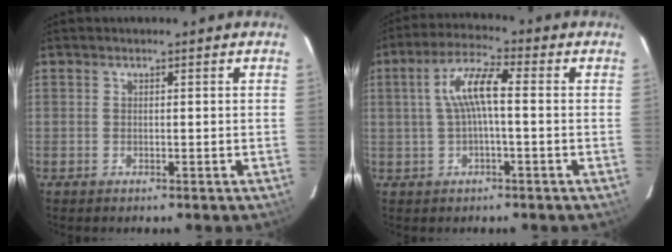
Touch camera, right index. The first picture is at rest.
{"total": 7.3, "force": [0.2, 1.5, 7.2], "torque": [-0.145, 0.016, 0.007]}